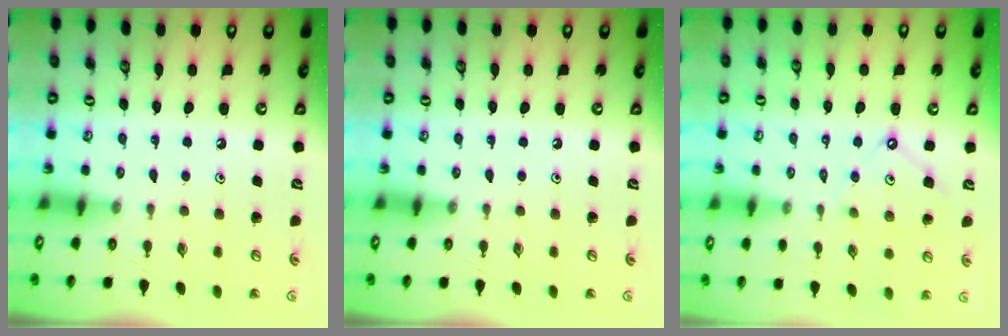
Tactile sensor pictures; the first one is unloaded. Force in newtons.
{"total": 0.0}
{"total": 7.4, "press": 7.3, "slide": 0.9}